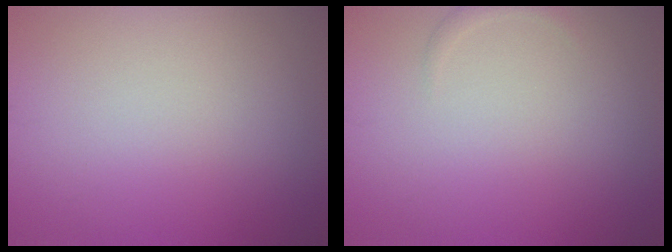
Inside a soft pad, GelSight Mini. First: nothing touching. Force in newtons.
{"total": 0.7, "press": 0.7, "slide": 0.0}